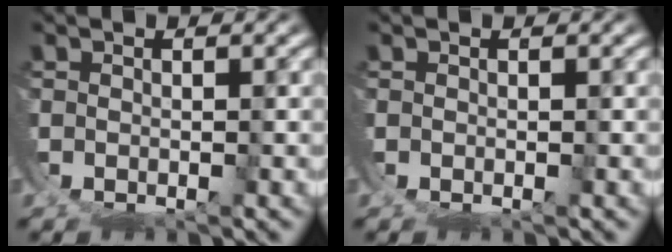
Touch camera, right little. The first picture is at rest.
{"total": 0.0}